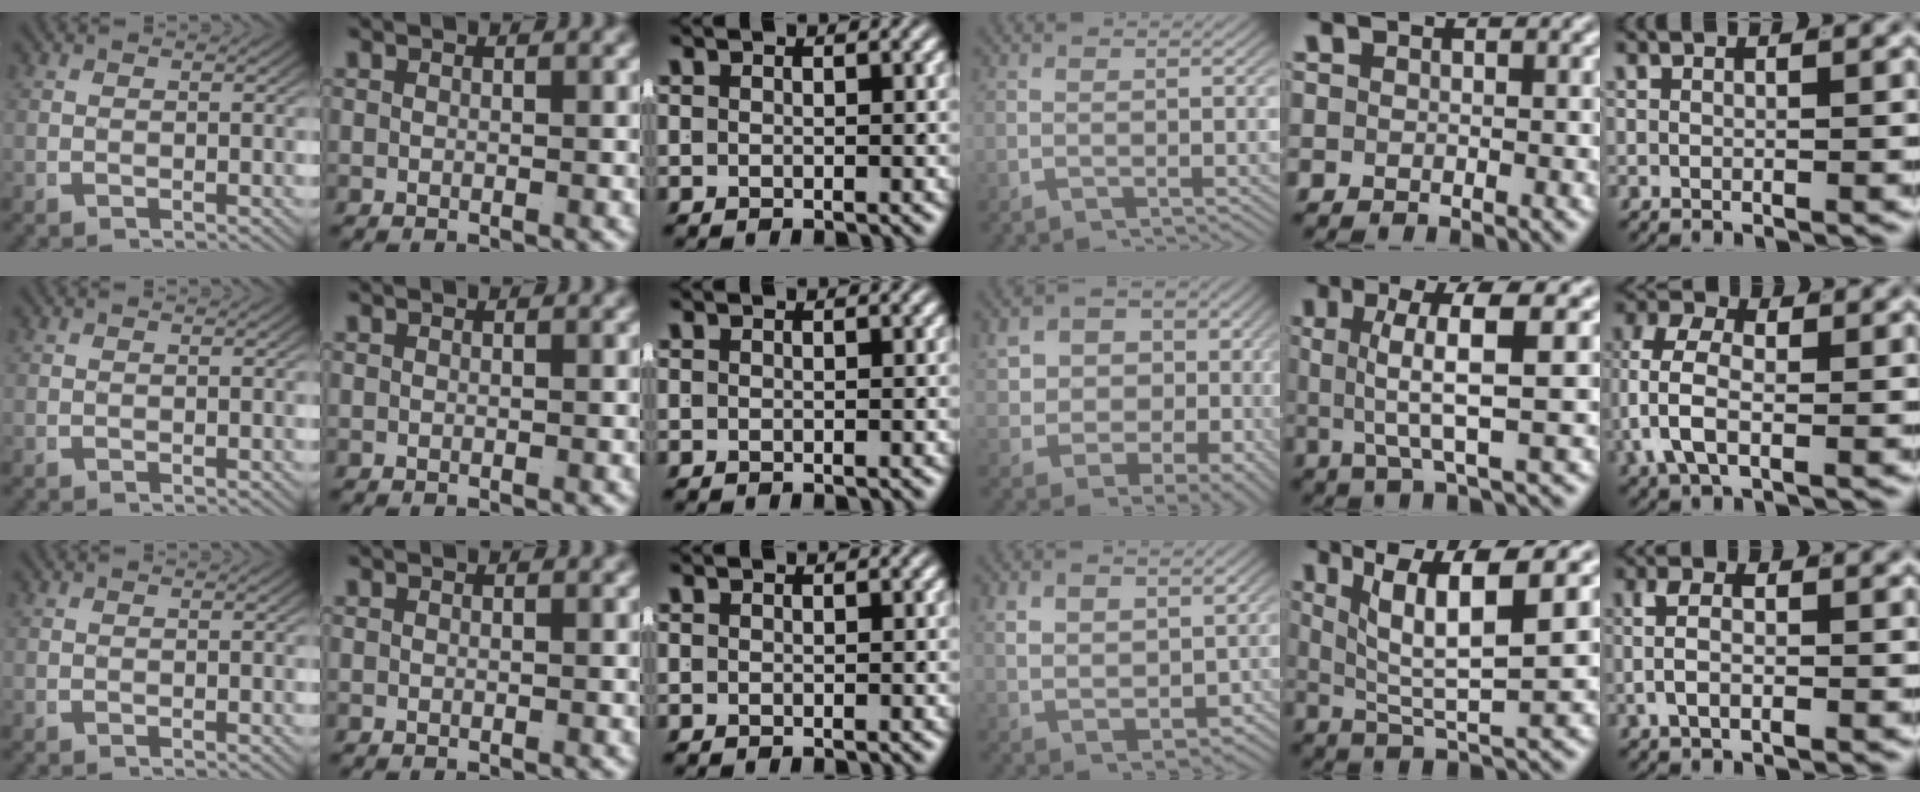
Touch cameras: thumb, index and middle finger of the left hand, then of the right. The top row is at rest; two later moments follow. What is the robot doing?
{"motion": "lift_and_place", "object": "jacket"}